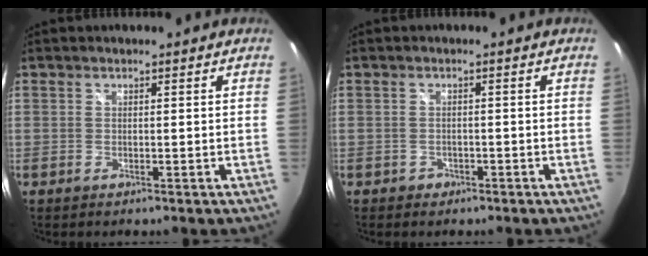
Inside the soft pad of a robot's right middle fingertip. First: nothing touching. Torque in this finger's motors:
{"motor_torque": [-0.06, 0.11, -0.02, -0.01]}